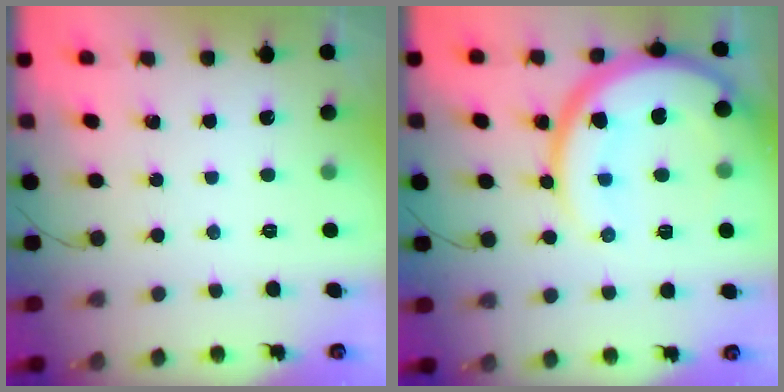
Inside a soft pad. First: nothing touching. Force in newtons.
{"total": 18.7, "press": 18.6, "slide": 1.4}